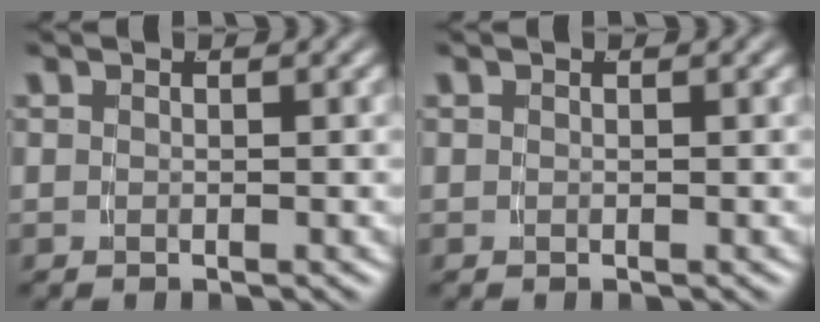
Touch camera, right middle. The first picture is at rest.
{"total": 0.0}